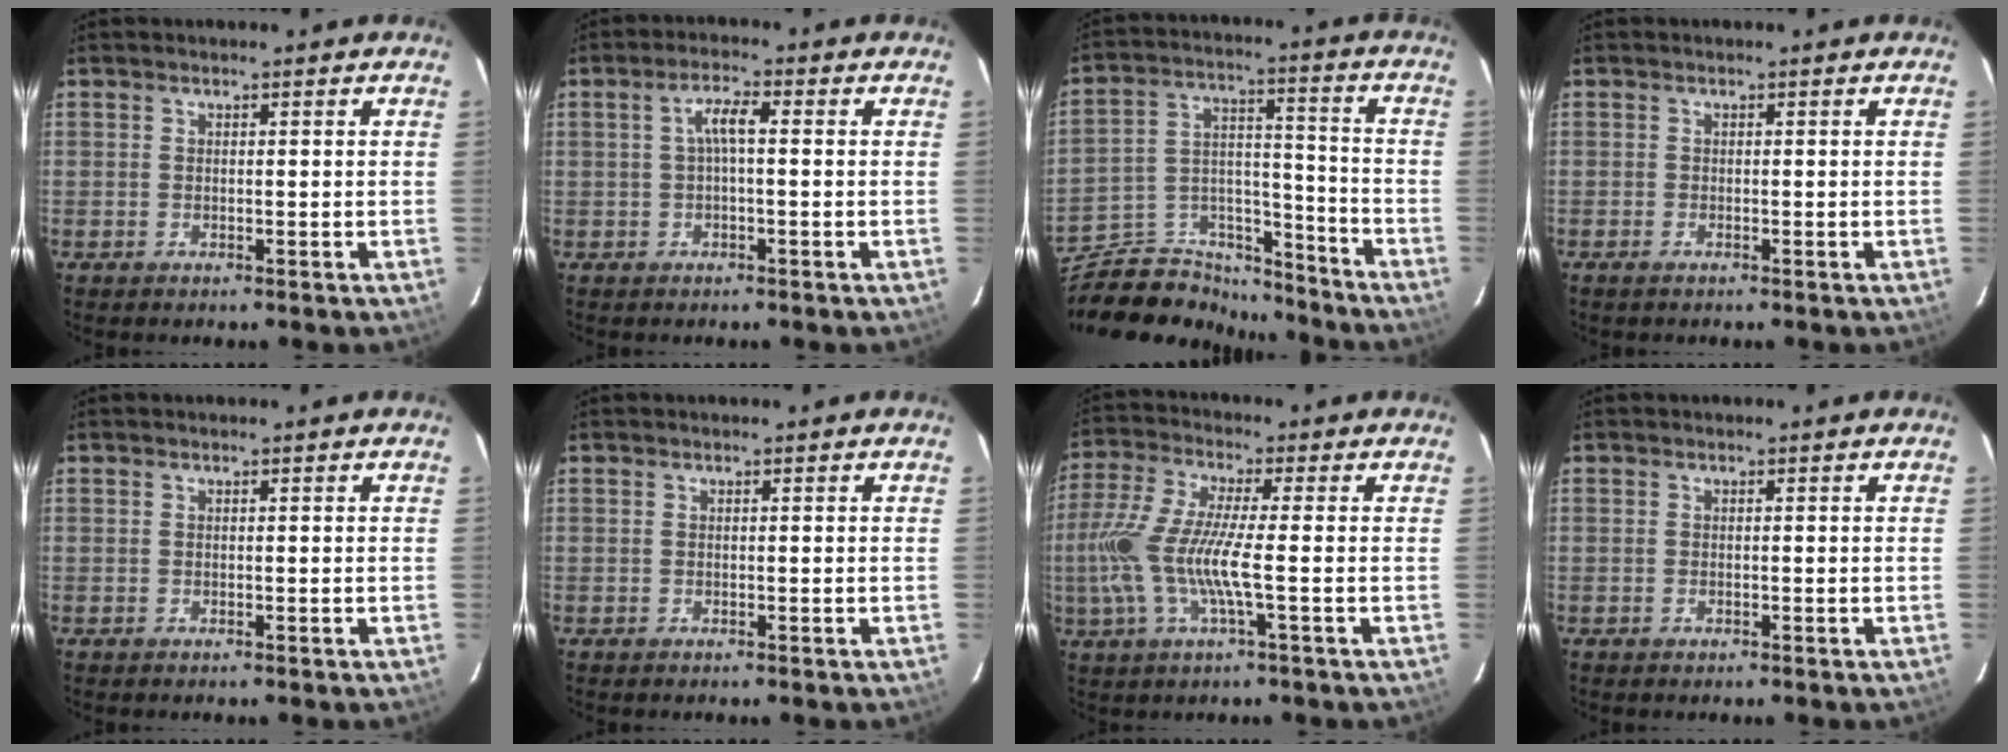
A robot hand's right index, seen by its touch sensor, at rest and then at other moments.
{"total": 3.4, "force": [0.1, 0.7, 3.3], "torque": [-0.066, 0.010, 0.003]}
{"total": 16.7, "force": [-14.5, 7.0, 4.7], "torque": [-0.096, 0.054, -0.229]}
{"total": 0.9, "force": [-0.7, 0.4, 0.4], "torque": [-0.009, -0.004, -0.016]}
{"total": 0.0}
{"total": 0.0}
{"total": 12.2, "force": [-2.4, 1.1, 11.9], "torque": [-0.248, -0.006, -0.047]}
{"total": 0.5, "force": [-0.2, 0.3, 0.3], "torque": [-0.006, 0.001, -0.003]}